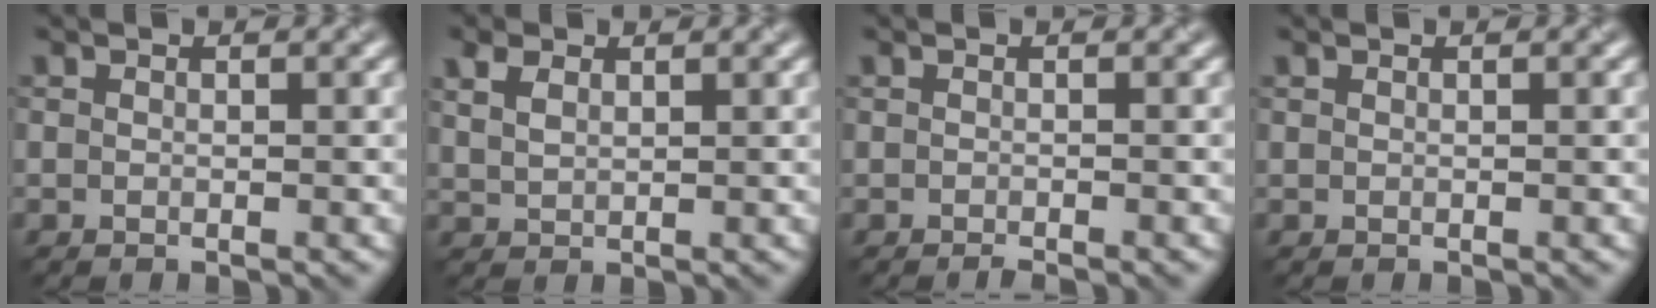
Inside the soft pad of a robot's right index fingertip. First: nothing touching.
{"total": 1.9, "force": [1.5, 0.9, 0.6], "torque": [-0.017, 0.009, 0.031]}
{"total": 1.3, "force": [-1.0, 0.1, 0.7], "torque": [-0.007, 0.002, -0.019]}
{"total": 0.0}